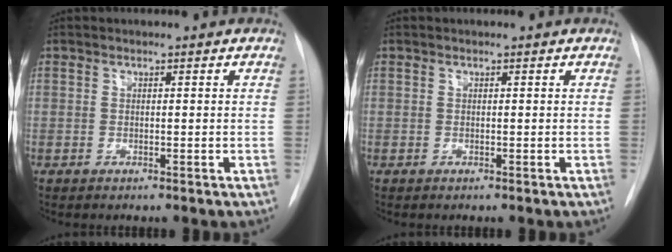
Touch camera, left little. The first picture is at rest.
{"total": 0.0}